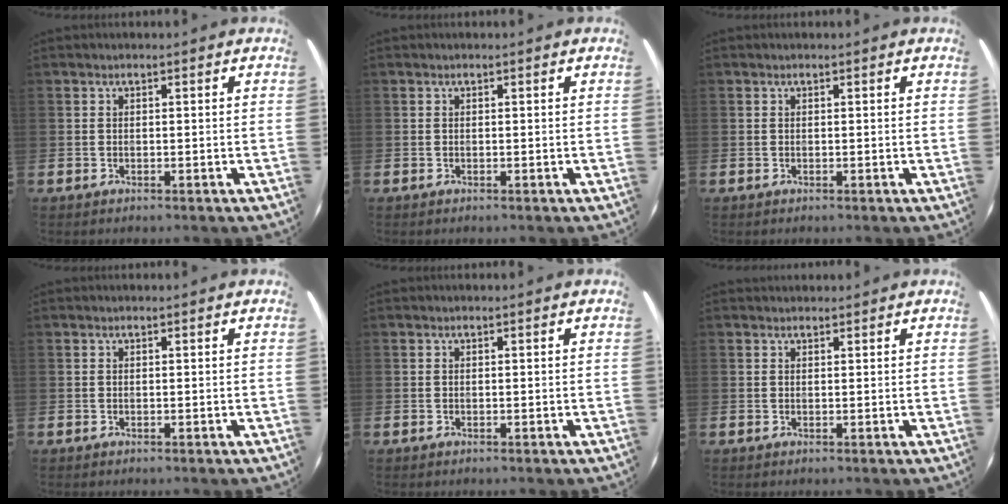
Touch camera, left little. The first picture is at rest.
{"total": 0.0}
{"total": 0.0}
{"total": 0.0}
{"total": 0.0}
{"total": 0.7, "force": [0.7, 0.2, -0.1], "torque": [0.009, -0.002, 0.012]}